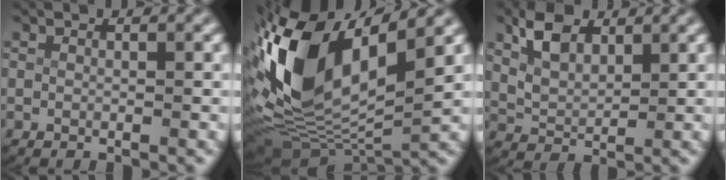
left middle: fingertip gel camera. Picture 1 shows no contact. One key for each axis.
{"total": 16.9, "fx": 1.8, "fy": 10.4, "fz": 13.3, "tx": -0.296, "ty": -0.035, "tz": 0.045}
{"total": 4.1, "fx": 2.2, "fy": 2.6, "fz": 2.4, "tx": -0.063, "ty": -0.011, "tz": 0.043}